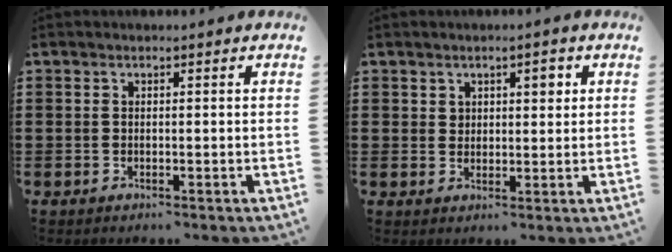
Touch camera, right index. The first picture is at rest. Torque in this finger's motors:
{"motor_torque": [-0.15, 0.23, 0.03, 0.00]}